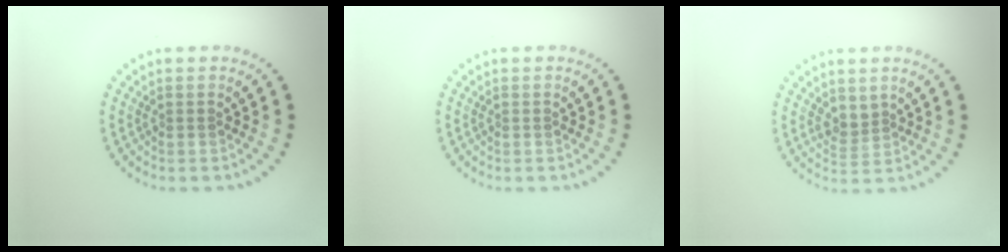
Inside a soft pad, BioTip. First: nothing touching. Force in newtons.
{"total": 0.0}
{"total": 1.7, "press": 1.2, "slide": 1.3}